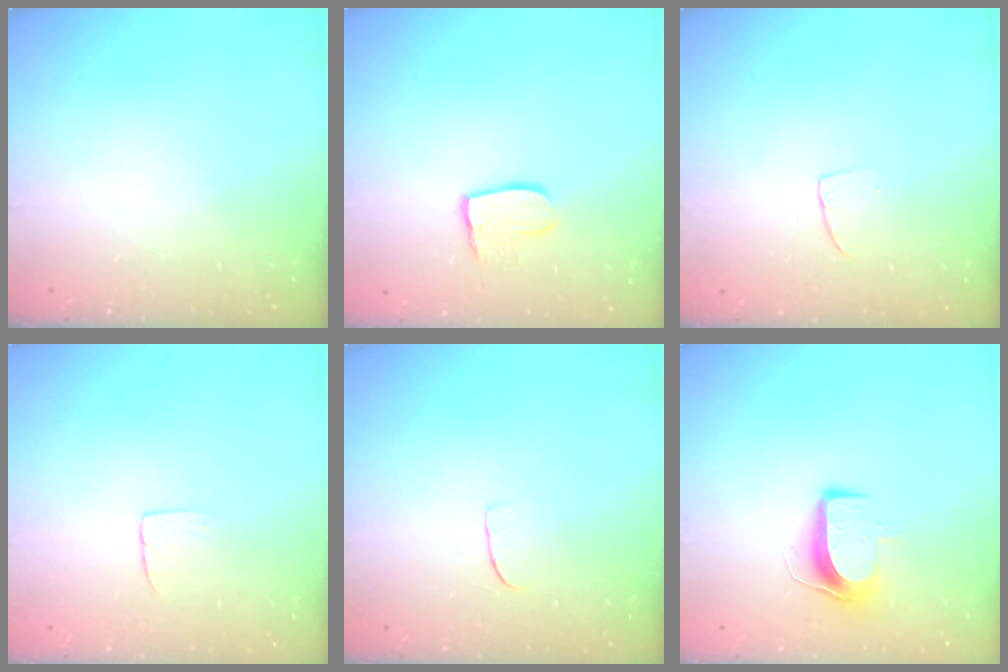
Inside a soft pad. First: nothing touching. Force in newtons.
{"total": 8.7, "press": 8.6, "slide": 0.7}
{"total": 2.9, "press": 2.9, "slide": 0.2}
{"total": 3.8, "press": 3.8, "slide": 0.2}
{"total": 5.4, "press": 5.4, "slide": 0.4}
{"total": 8.7, "press": 8.6, "slide": 0.5}